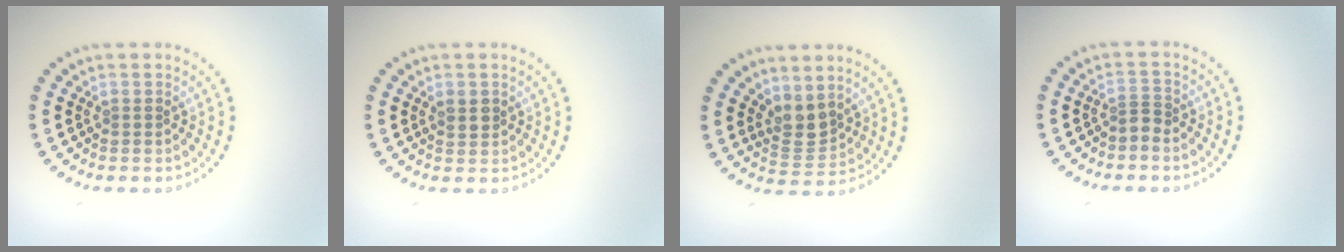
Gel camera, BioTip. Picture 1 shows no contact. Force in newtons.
{"total": 1.3, "press": 1.3, "slide": 0.4}
{"total": 2.8, "press": 2.2, "slide": 1.6}
{"total": 1.1, "press": 0.6, "slide": 0.9}